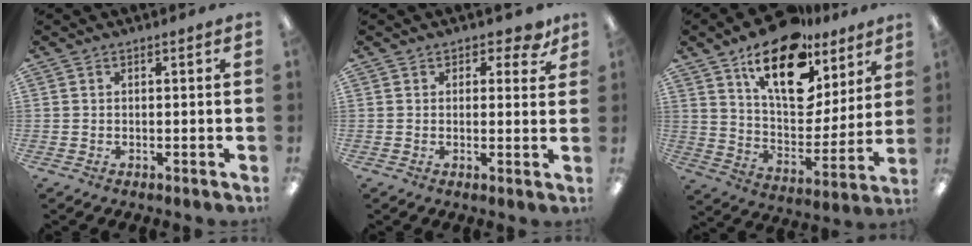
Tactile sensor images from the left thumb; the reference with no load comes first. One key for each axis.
{"total": 3.7, "fx": 2.2, "fy": 2.4, "fz": 1.6, "tx": -0.004, "ty": -0.008, "tz": 0.036}
{"total": 21.5, "fx": 13.7, "fy": 10.6, "fz": 12.8, "tx": -0.201, "ty": -0.076, "tz": 0.237}